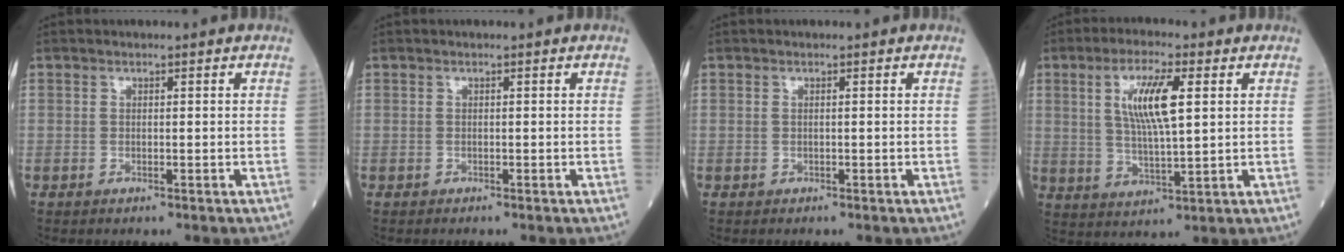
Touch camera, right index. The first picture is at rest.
{"total": 0.0}
{"total": 0.0}
{"total": 9.2, "force": [2.7, 1.5, 8.6], "torque": [-0.163, 0.001, 0.051]}